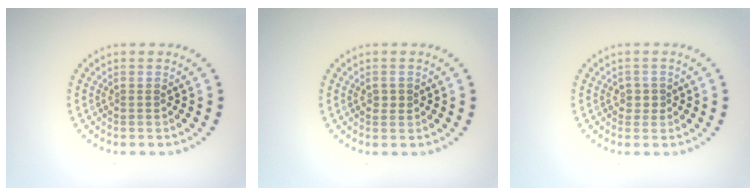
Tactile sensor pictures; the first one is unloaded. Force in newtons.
{"total": 1.0, "press": 1.0, "slide": 0.1}
{"total": 1.1, "press": 1.0, "slide": 0.6}